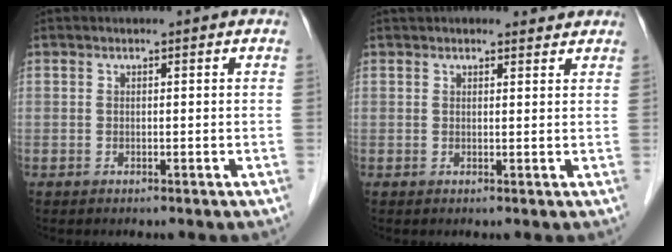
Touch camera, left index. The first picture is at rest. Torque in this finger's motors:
{"motor_torque": [0.88, -0.77, 0.12, 0.02]}